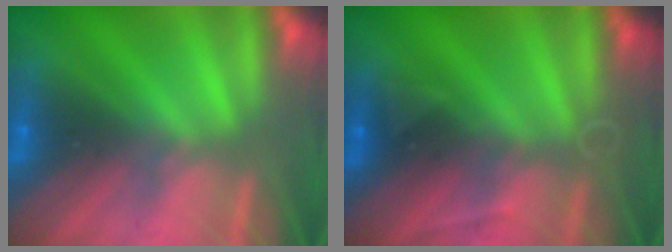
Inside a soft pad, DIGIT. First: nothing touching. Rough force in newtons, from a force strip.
{"total": 2.8}